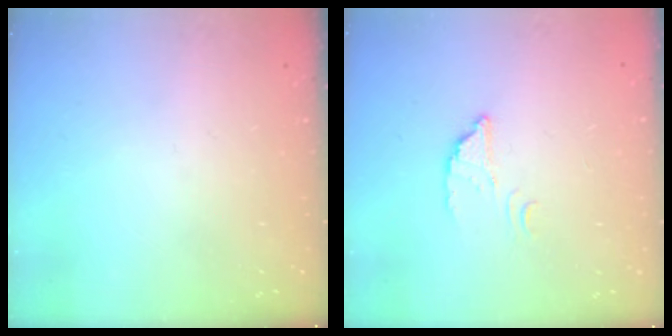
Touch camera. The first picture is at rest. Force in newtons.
{"total": 2.4, "press": 2.4, "slide": 0.1}